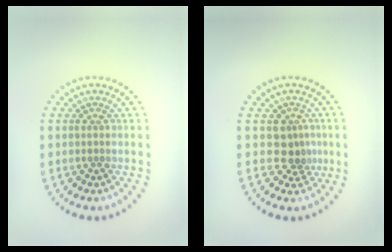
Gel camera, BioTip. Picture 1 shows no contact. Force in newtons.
{"total": 2.4, "press": 1.8, "slide": 1.6}